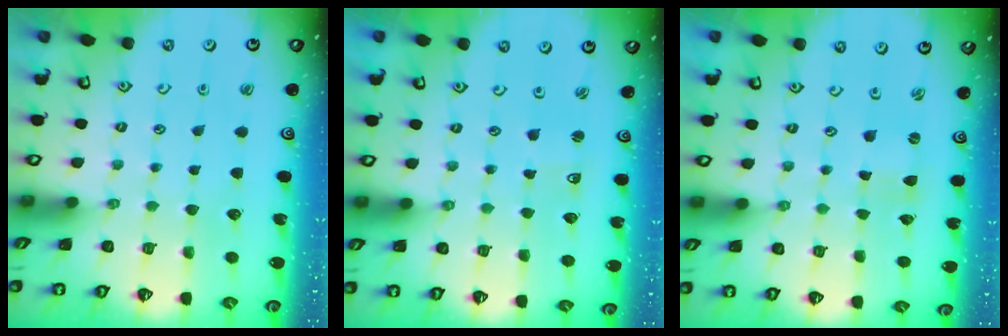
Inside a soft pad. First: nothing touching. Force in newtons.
{"total": 2.4, "press": 2.4, "slide": 0.3}
{"total": 0.0}